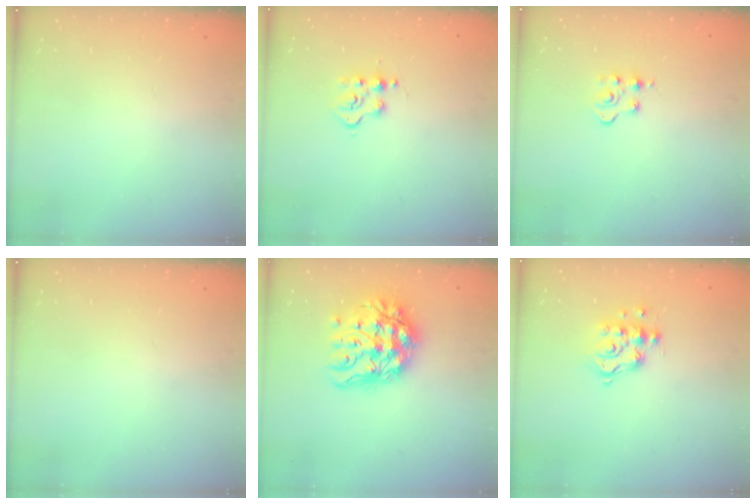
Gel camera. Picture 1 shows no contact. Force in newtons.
{"total": 3.5, "press": 3.5, "slide": 0.4}
{"total": 3.0, "press": 3.0, "slide": 0.3}
{"total": 0.0}
{"total": 15.6, "press": 15.6, "slide": 1.1}
{"total": 9.2, "press": 9.2, "slide": 1.1}